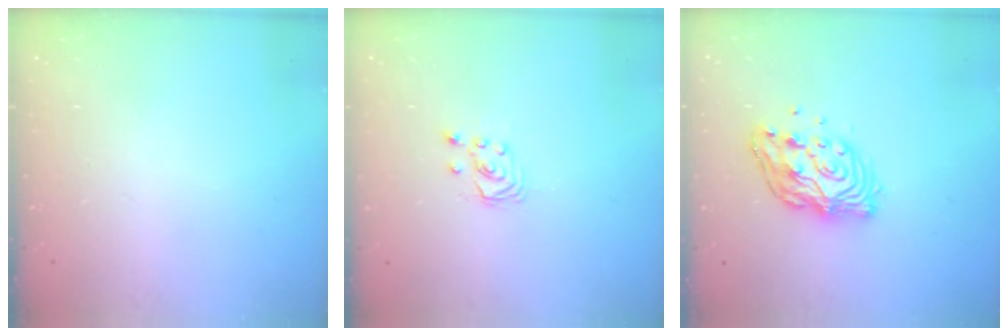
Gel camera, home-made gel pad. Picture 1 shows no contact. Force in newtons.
{"total": 2.6, "press": 2.6, "slide": 0.3}
{"total": 13.8, "press": 13.7, "slide": 1.6}